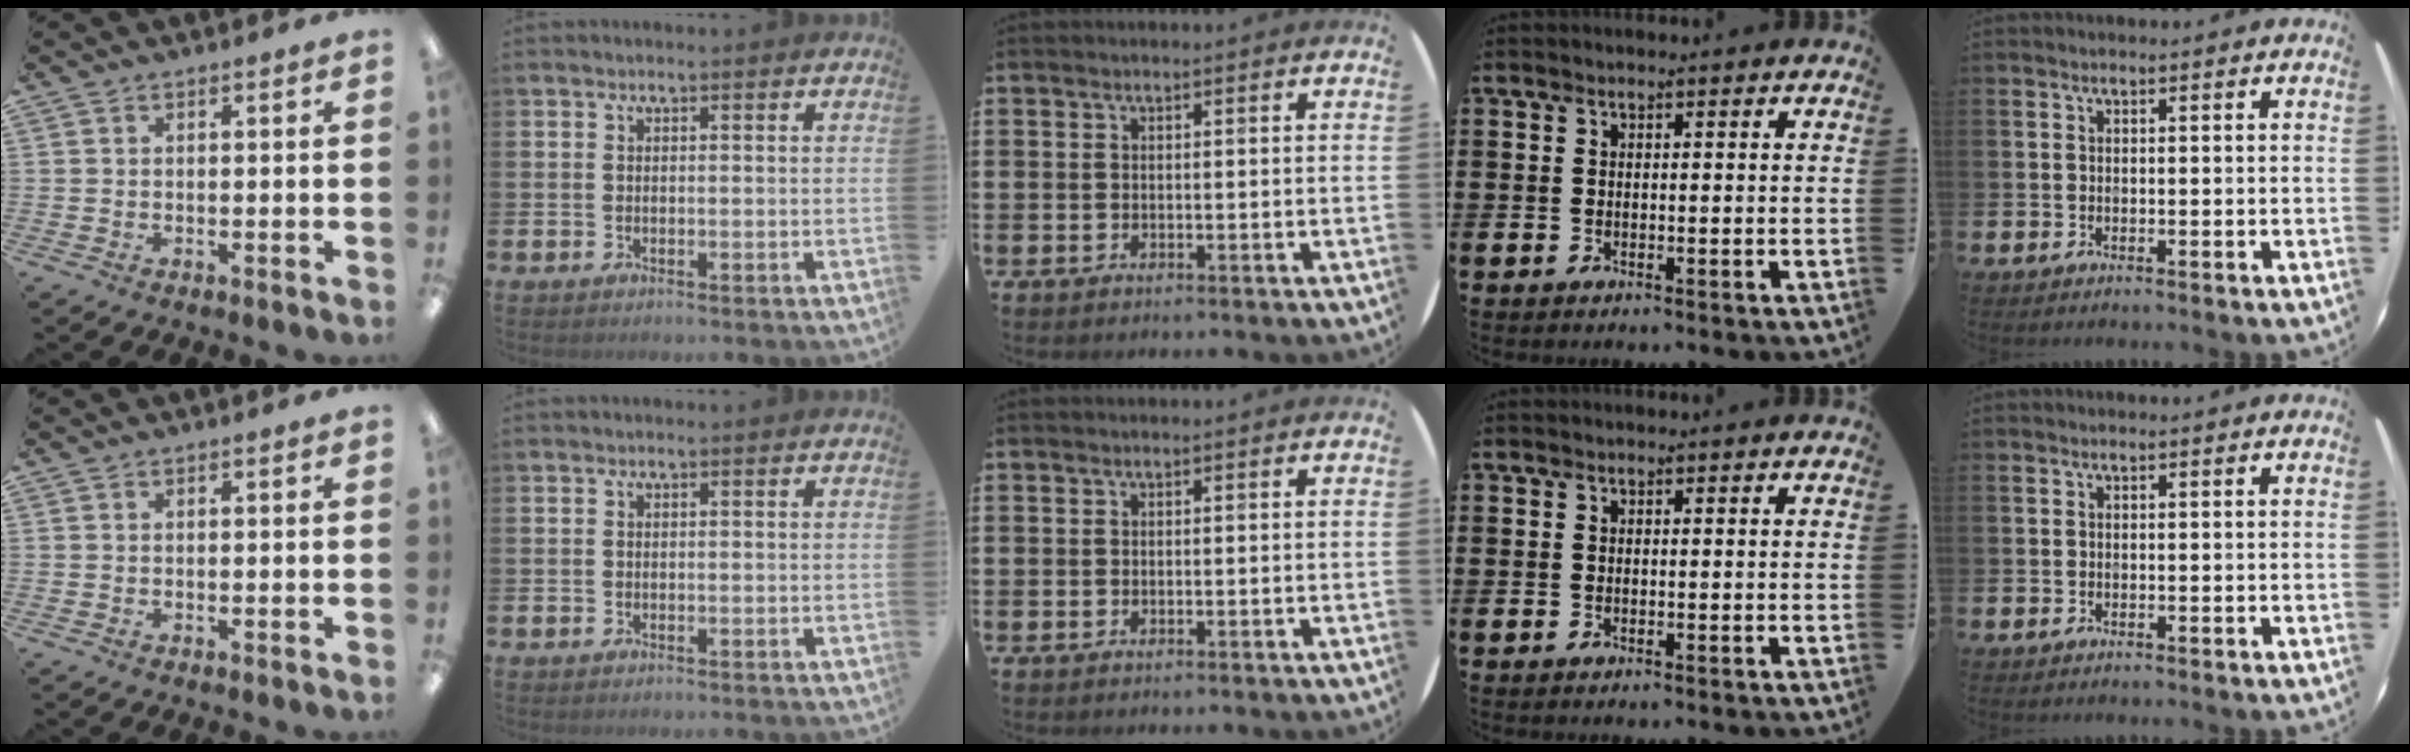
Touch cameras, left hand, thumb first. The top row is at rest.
{}